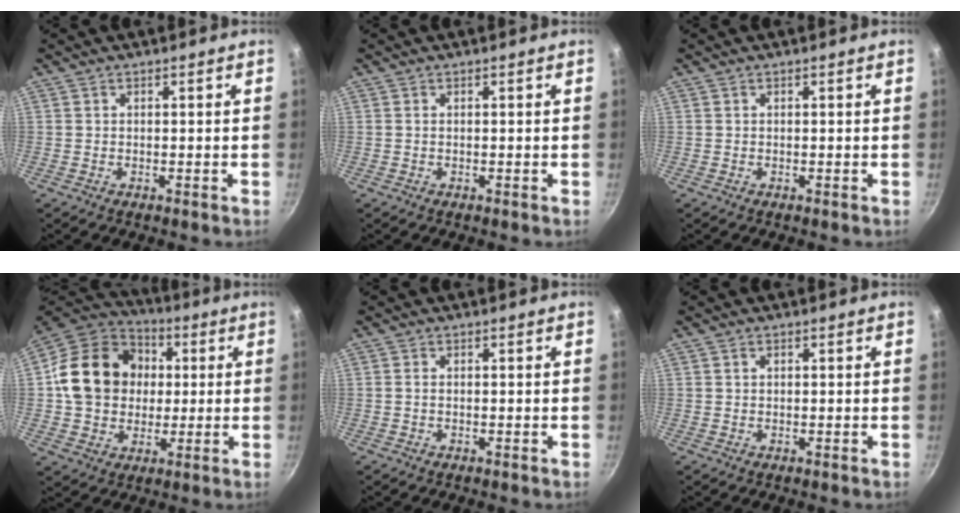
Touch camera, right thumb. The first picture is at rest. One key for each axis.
{"total": 0.0}
{"total": 0.0}
{"total": 18.9, "fx": 1.9, "fy": 15.7, "fz": 10.2, "tx": -0.153, "ty": 0.025, "tz": 0.027}
{"total": 0.7, "fx": -0.1, "fy": 0.4, "fz": 0.5, "tx": -0.010, "ty": 0.003, "tz": -0.004}
{"total": 0.7, "fx": 0.2, "fy": 0.6, "fz": 0.4, "tx": -0.005, "ty": 0.004, "tz": 0.004}